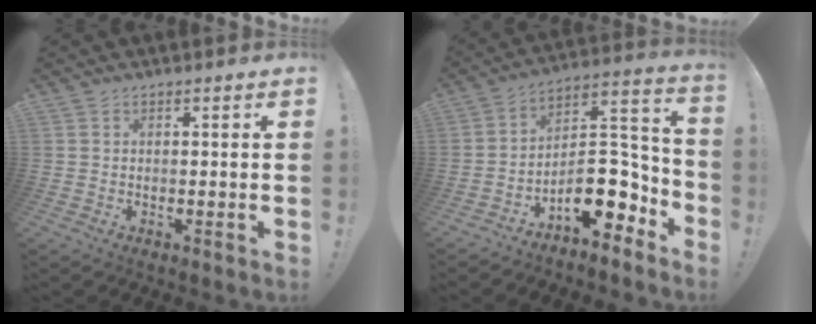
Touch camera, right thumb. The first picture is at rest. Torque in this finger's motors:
{"motor_torque": [2.48, 2.26, 1.09, -1.68, 0.51]}